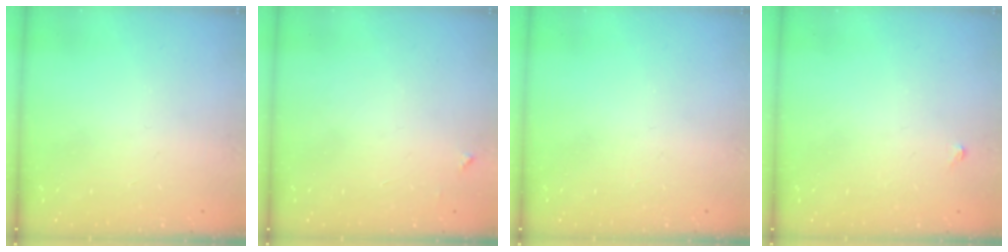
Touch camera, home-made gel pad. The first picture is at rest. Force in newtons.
{"total": 3.3, "press": 3.3, "slide": 0.4}
{"total": 0.0}
{"total": 3.0, "press": 3.0, "slide": 0.5}